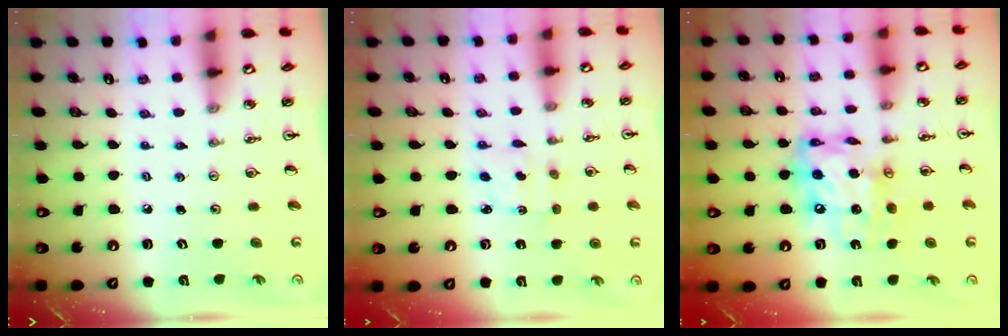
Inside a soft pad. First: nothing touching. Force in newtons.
{"total": 2.1, "press": 2.0, "slide": 0.7}
{"total": 13.4, "press": 13.3, "slide": 1.4}